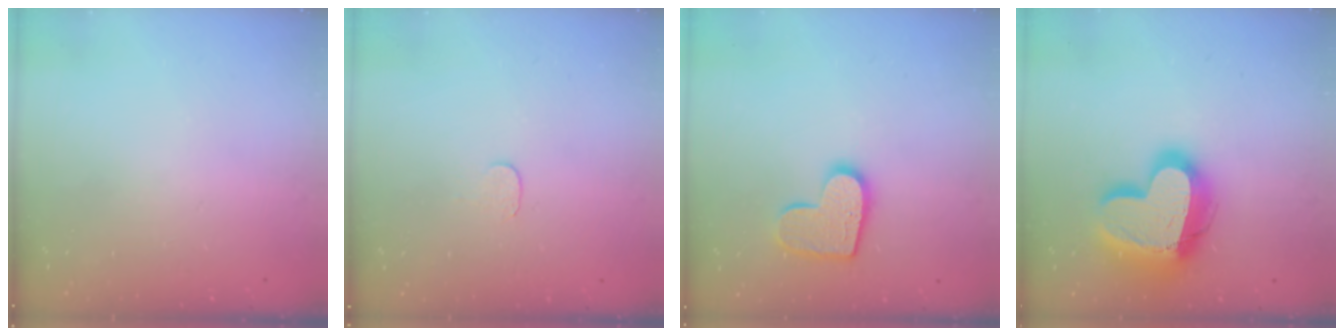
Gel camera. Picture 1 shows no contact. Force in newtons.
{"total": 3.7, "press": 3.7, "slide": 0.4}
{"total": 12.7, "press": 12.6, "slide": 0.8}
{"total": 21.0, "press": 20.9, "slide": 1.9}